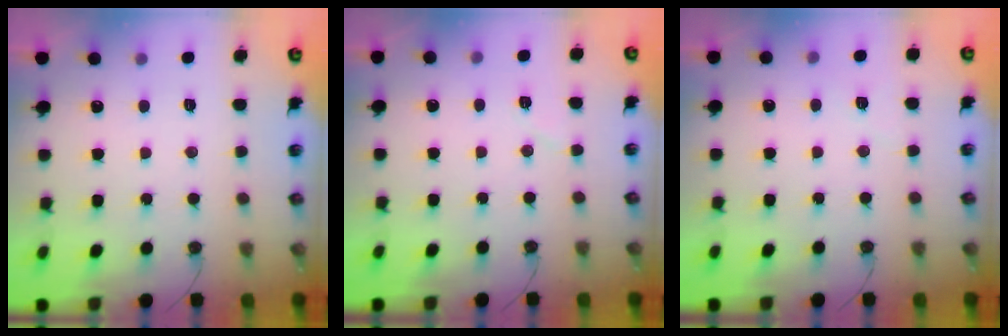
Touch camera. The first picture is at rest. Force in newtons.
{"total": 4.7, "press": 3.8, "slide": 2.7}
{"total": 2.6, "press": 2.3, "slide": 1.2}